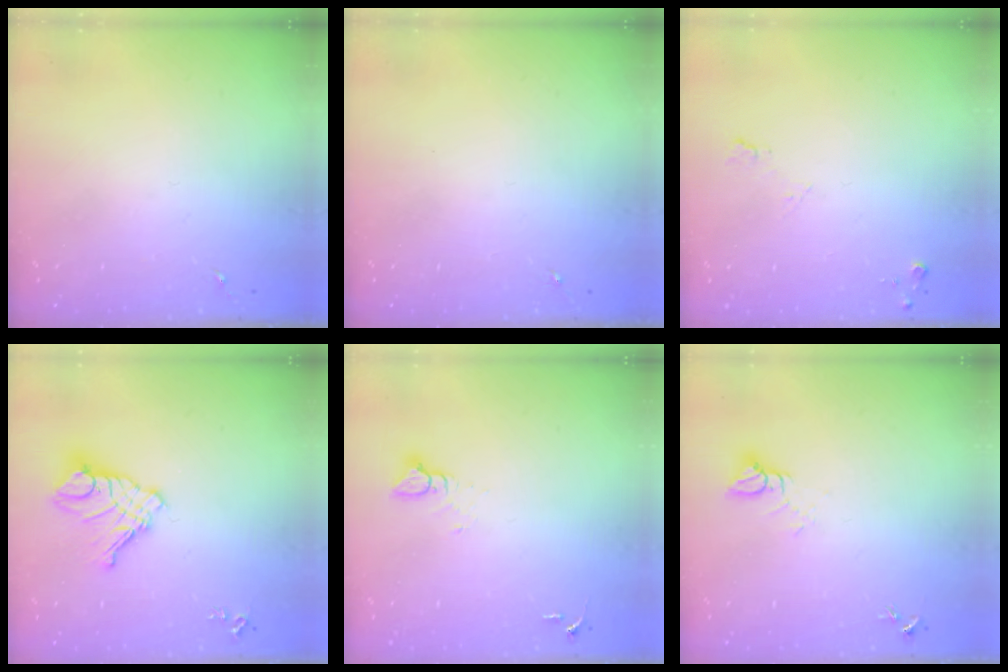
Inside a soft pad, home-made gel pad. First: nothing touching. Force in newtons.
{"total": 0.0}
{"total": 5.2, "press": 5.2, "slide": 0.7}
{"total": 12.9, "press": 12.8, "slide": 1.1}
{"total": 3.6, "press": 3.6, "slide": 0.2}
{"total": 4.8, "press": 4.8, "slide": 0.4}